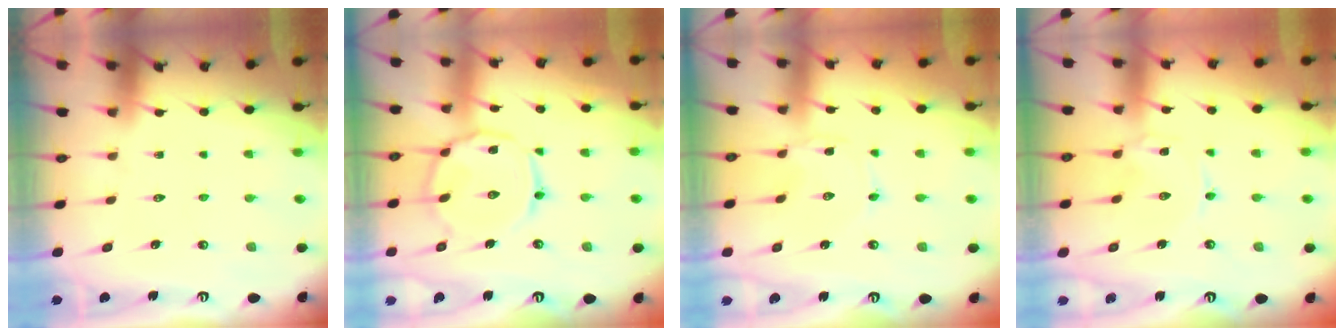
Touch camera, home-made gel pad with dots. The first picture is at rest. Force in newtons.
{"total": 10.6, "press": 10.6, "slide": 0.9}
{"total": 2.4, "press": 2.4, "slide": 0.3}
{"total": 0.0}